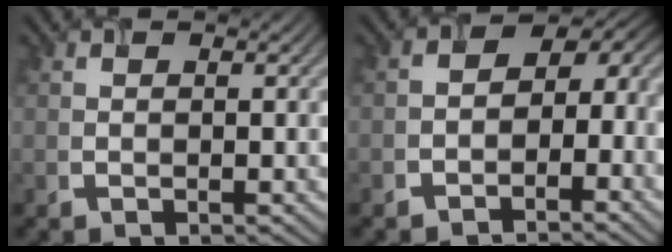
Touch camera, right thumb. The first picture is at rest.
{"total": 4.9, "force": [-2.8, 3.0, 2.7], "torque": [-0.021, -0.004, -0.056]}